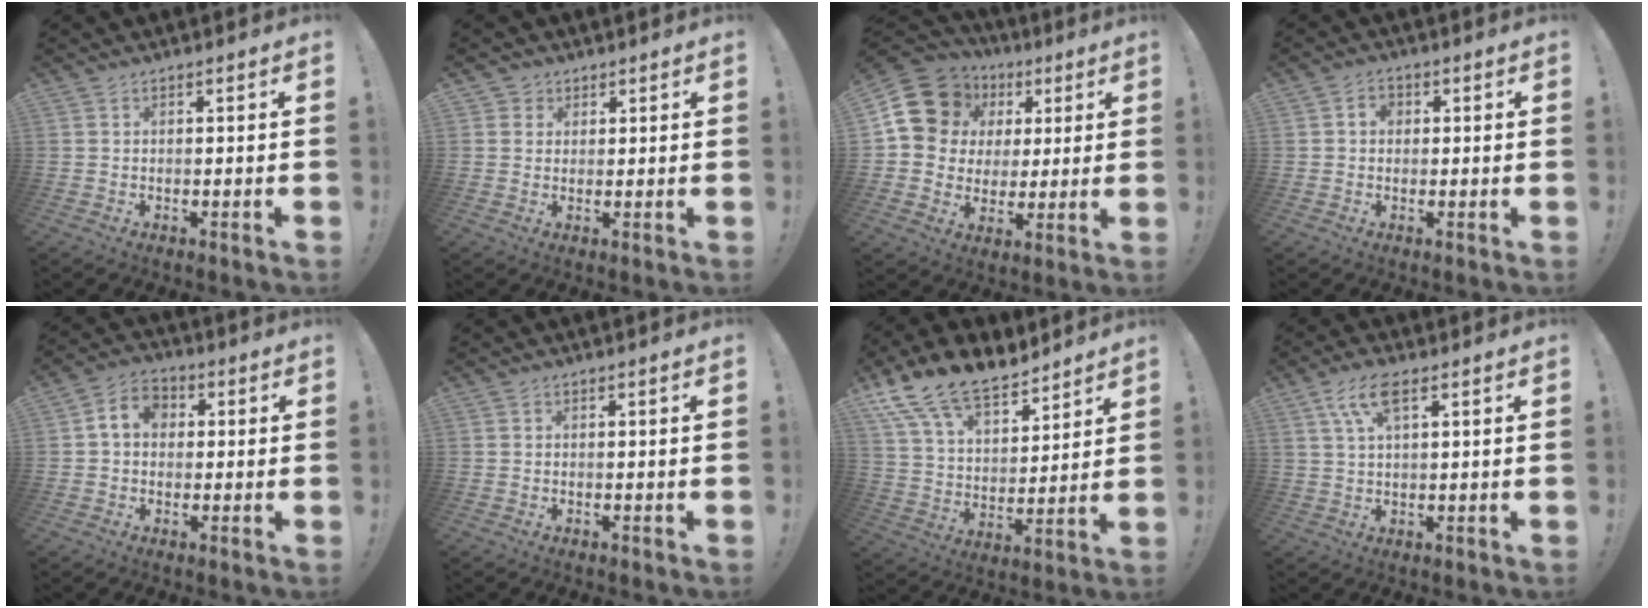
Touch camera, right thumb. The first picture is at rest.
{"total": 2.6, "force": [1.4, 2.2, 0.3], "torque": [-0.001, -0.008, 0.026]}
{"total": 16.6, "force": [6.3, 13.6, 7.0], "torque": [-0.110, -0.022, 0.141]}
{"total": 3.1, "force": [0.4, 2.4, 1.8], "torque": [-0.028, 0.005, 0.006]}
{"total": 7.5, "force": [1.4, 5.8, 4.5], "torque": [-0.065, 0.009, 0.027]}
{"total": 0.0}
{"total": 16.1, "force": [12.5, 7.3, 6.9], "torque": [-0.138, -0.089, 0.235]}
{"total": 7.4, "force": [3.5, 2.5, 6.1], "torque": [-0.125, 0.005, 0.066]}